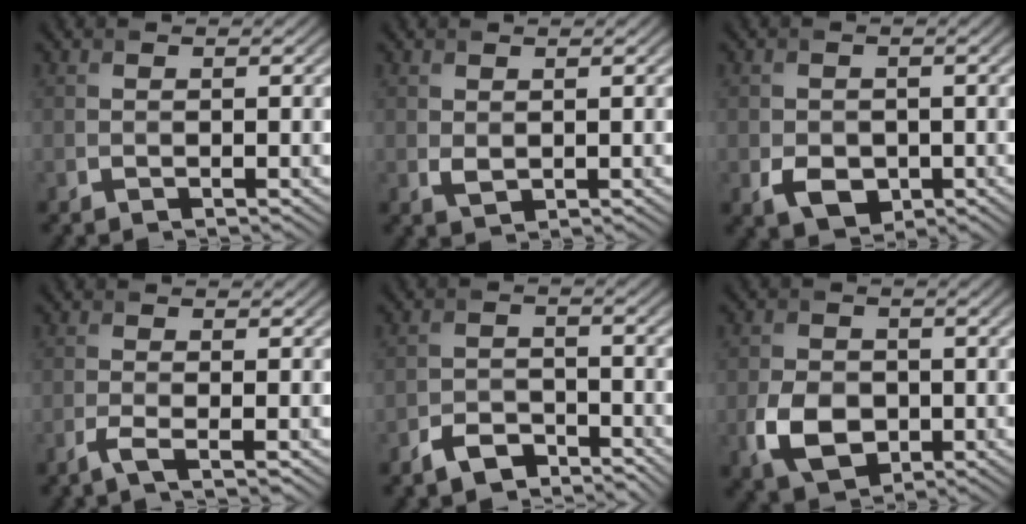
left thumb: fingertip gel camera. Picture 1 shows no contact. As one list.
[{"total": 1.2, "force": [0.4, 0.8, 0.8], "torque": [-0.021, -0.004, 0.014]}, {"total": 3.8, "force": [-1.1, 2.9, 2.1], "torque": [-0.043, -0.014, -0.018]}, {"total": 2.2, "force": [-1.2, 0.3, 1.8], "torque": [-0.037, 0.001, -0.035]}, {"total": 4.1, "force": [-3.4, 1.8, 1.5], "torque": [-0.030, -0.002, -0.070]}, {"total": 6.2, "force": [-1.5, 4.6, 3.9], "torque": [-0.094, -0.014, -0.030]}]